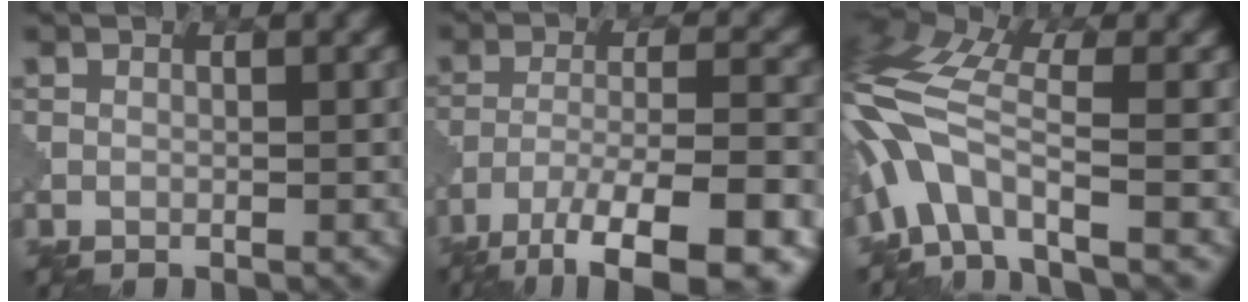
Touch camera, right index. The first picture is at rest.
{"total": 11.8, "force": [-8.4, 2.9, 7.8], "torque": [-0.141, -0.006, -0.128]}
{"total": 8.5, "force": [-3.1, 3.5, 7.1], "torque": [-0.153, 0.017, -0.076]}